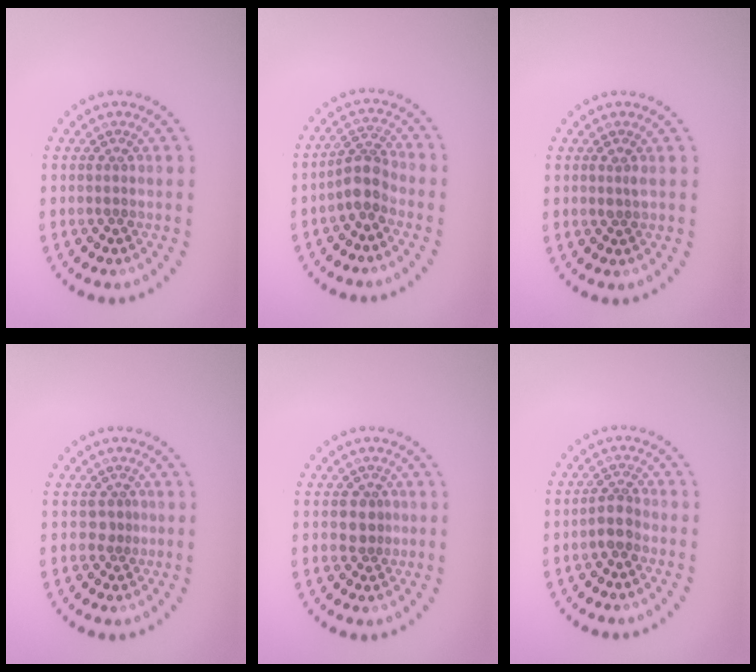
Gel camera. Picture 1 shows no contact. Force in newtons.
{"total": 2.7, "press": 2.2, "slide": 1.6}
{"total": 0.5, "press": 0.5, "slide": 0.1}
{"total": 1.0, "press": 0.6, "slide": 0.8}
{"total": 2.1, "press": 1.7, "slide": 1.1}
{"total": 2.1, "press": 1.7, "slide": 1.2}